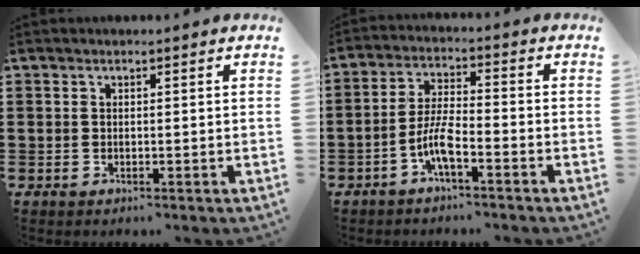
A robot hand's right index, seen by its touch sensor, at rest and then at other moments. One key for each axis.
{"total": 6.0, "fx": -3.2, "fy": 1.1, "fz": 4.9, "tx": -0.125, "ty": -0.013, "tz": -0.067}